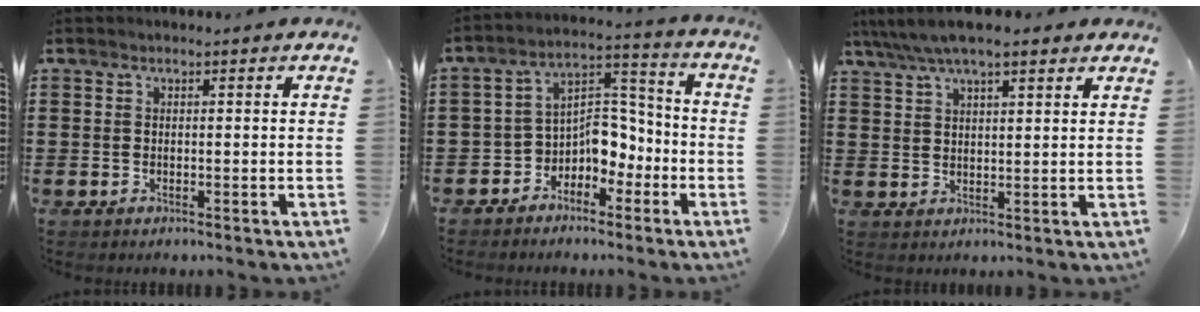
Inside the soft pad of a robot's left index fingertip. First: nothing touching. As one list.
[{"total": 6.1, "force": [-3.8, 4.3, 2.0], "torque": [-0.042, 0.013, -0.077]}, {"total": 5.8, "force": [4.5, 1.4, 3.2], "torque": [-0.073, -0.002, 0.081]}]